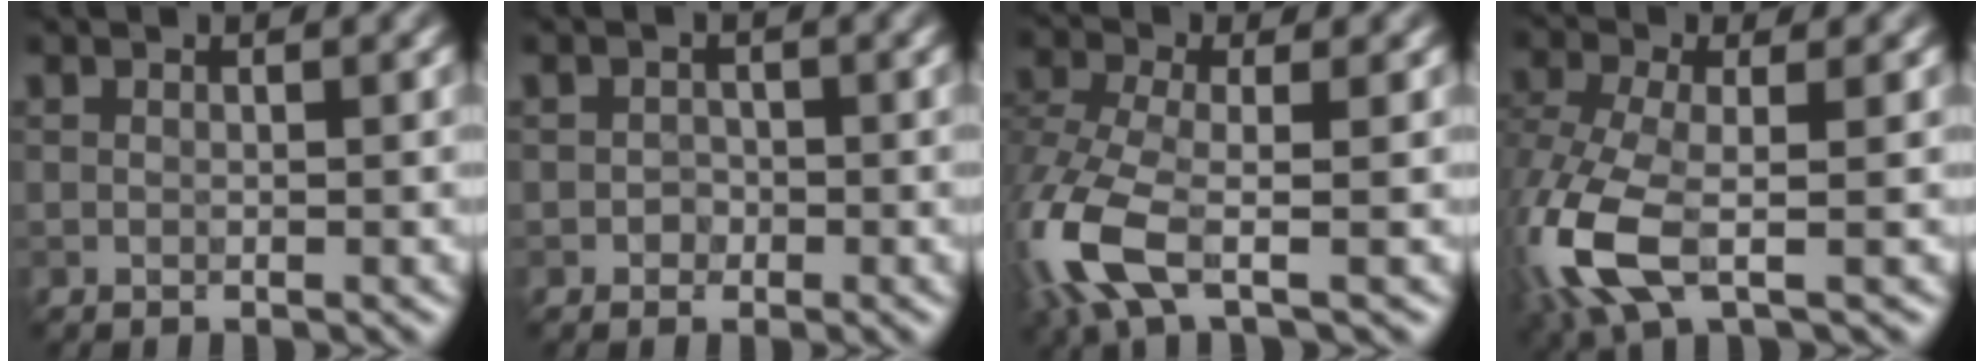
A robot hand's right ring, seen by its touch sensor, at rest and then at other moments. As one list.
[{"total": 2.5, "force": [-2.0, -0.5, -1.4], "torque": [-0.006, -0.011, 0.004]}, {"total": 6.9, "force": [-5.0, 1.4, 4.6], "torque": [-0.163, -0.027, -0.070]}, {"total": 6.9, "force": [-4.6, 1.8, 4.8], "torque": [-0.172, -0.026, -0.059]}]